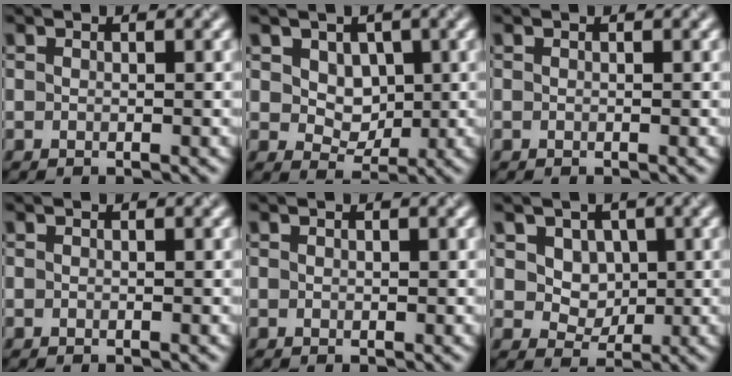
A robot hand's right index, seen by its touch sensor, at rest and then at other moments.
{"total": 3.4, "force": [1.3, 2.6, 1.8], "torque": [-0.046, -0.016, 0.032]}
{"total": 0.0}
{"total": 0.0}
{"total": 0.0}
{"total": 4.0, "force": [1.6, 3.2, 1.9], "torque": [-0.051, -0.012, 0.042]}